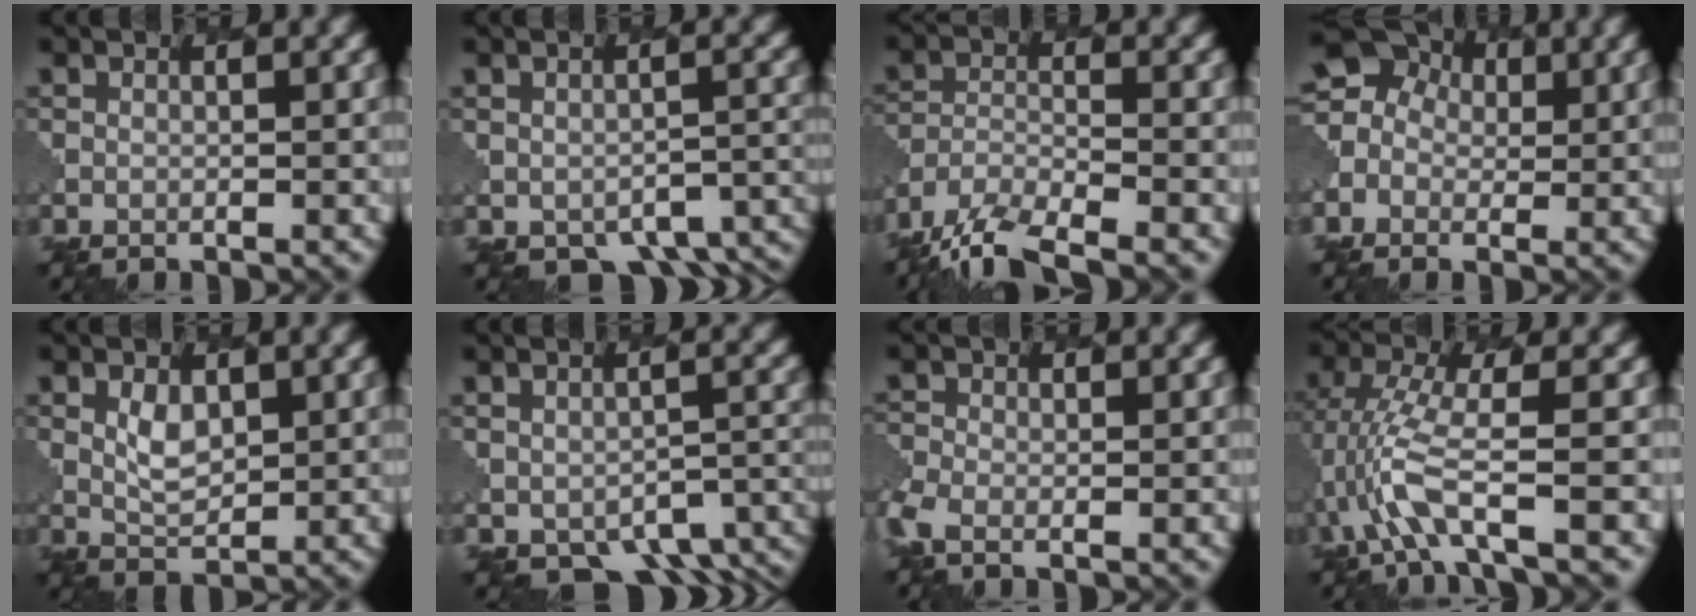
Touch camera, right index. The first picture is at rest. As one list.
[{"total": 6.1, "force": [-4.4, 3.2, 2.7], "torque": [-0.030, -0.025, -0.038]}, {"total": 7.9, "force": [-6.6, 2.4, 3.6], "torque": [-0.072, -0.019, -0.120]}, {"total": 9.2, "force": [1.5, 8.2, 3.8], "torque": [-0.074, 0.039, -0.027]}, {"total": 2.4, "force": [1.1, 1.5, 1.5], "torque": [-0.034, -0.004, 0.026]}, {"total": 6.1, "force": [-3.4, 3.7, 3.5], "torque": [-0.037, -0.029, -0.033]}, {"total": 2.2, "force": [-1.3, 1.1, 1.5], "torque": [-0.039, -0.008, -0.034]}, {"total": 4.6, "force": [-1.6, 0.9, 4.2], "torque": [-0.103, -0.002, -0.033]}]